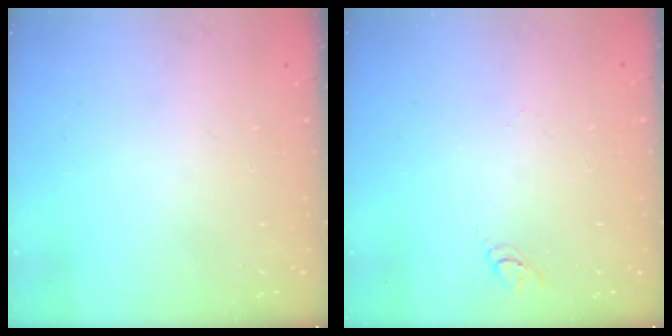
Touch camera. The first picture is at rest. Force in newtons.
{"total": 2.9, "press": 2.8, "slide": 0.3}